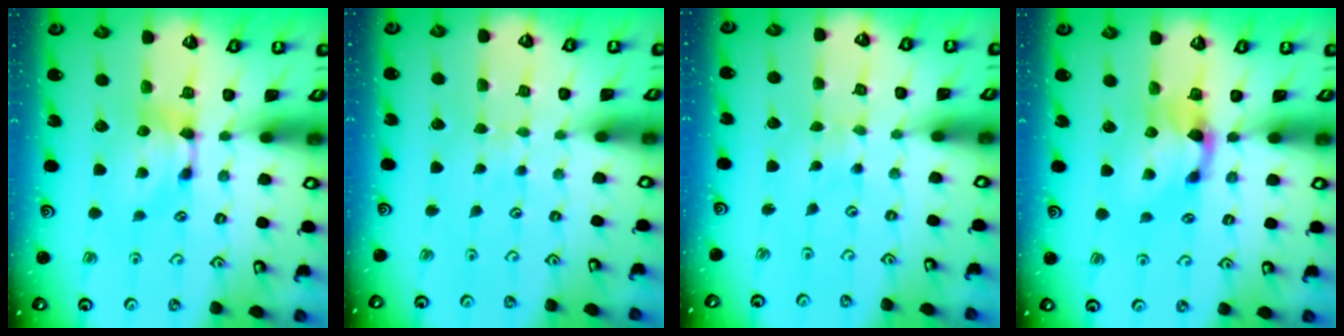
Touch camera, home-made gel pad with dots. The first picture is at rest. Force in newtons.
{"total": 3.8, "press": 3.7, "slide": 0.4}
{"total": 4.8, "press": 4.8, "slide": 0.1}
{"total": 1.2, "press": 0.1, "slide": 1.2}